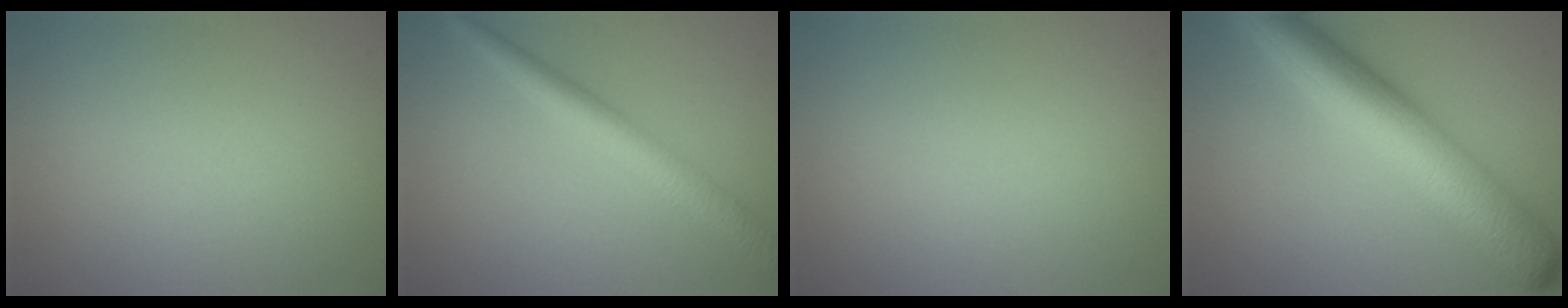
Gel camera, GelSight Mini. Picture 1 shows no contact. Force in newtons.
{"total": 3.8, "press": 3.8, "slide": 0.1}
{"total": 0.0}
{"total": 9.5, "press": 9.5, "slide": 0.1}